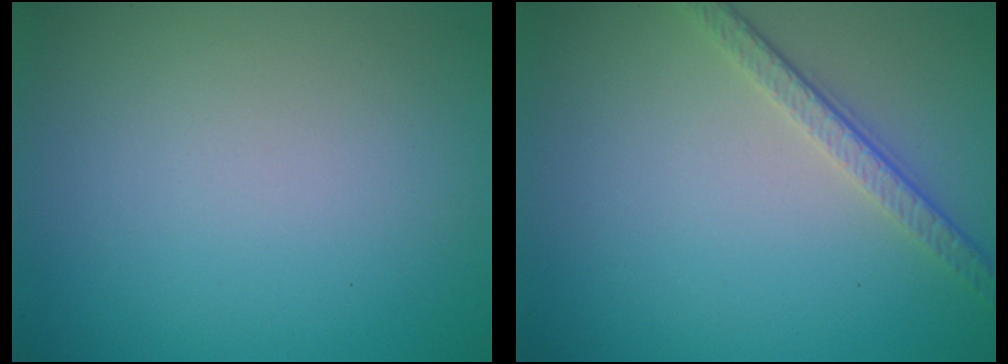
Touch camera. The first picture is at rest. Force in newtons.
{"total": 3.3, "press": 2.3, "slide": 2.3}